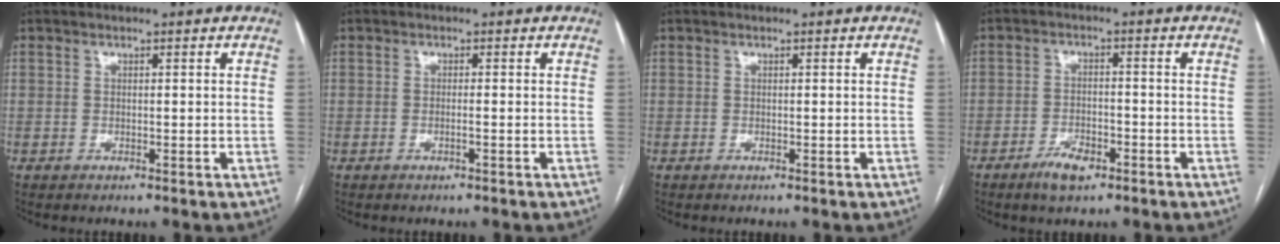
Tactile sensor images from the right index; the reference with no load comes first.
{"total": 1.0, "force": [-0.4, -0.2, 0.9], "torque": [-0.017, 0.000, -0.006]}
{"total": 0.0}
{"total": 4.4, "force": [-2.9, 1.7, 2.9], "torque": [-0.058, 0.001, -0.046]}